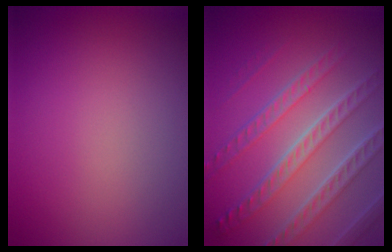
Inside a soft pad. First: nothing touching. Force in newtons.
{"total": 7.7, "press": 5.6, "slide": 5.3}